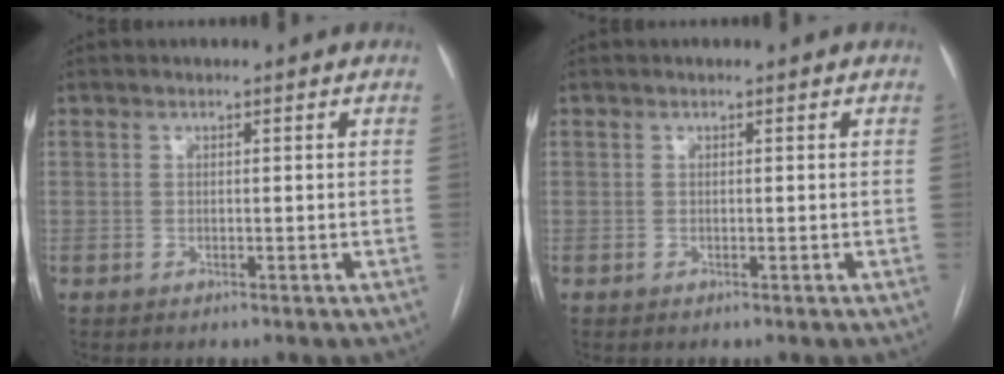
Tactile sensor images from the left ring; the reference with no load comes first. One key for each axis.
{"total": 0.0}